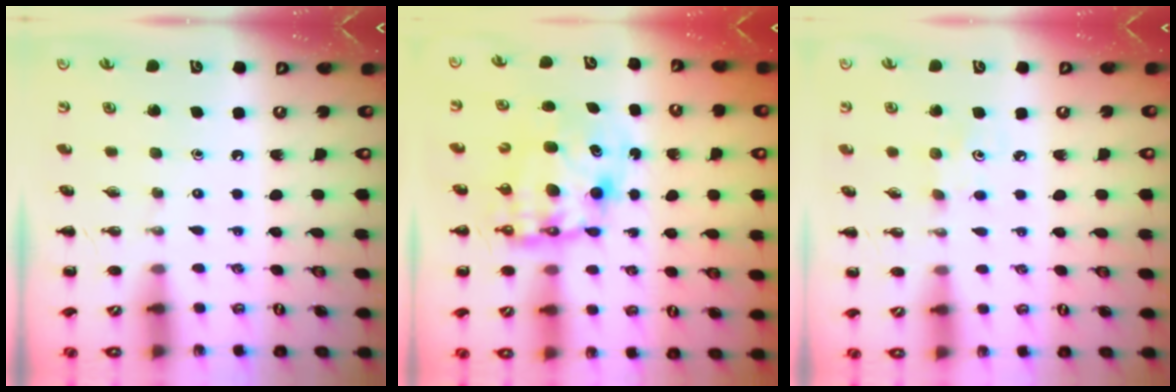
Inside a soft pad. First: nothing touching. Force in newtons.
{"total": 9.8, "press": 9.5, "slide": 2.5}
{"total": 3.0, "press": 2.9, "slide": 0.8}